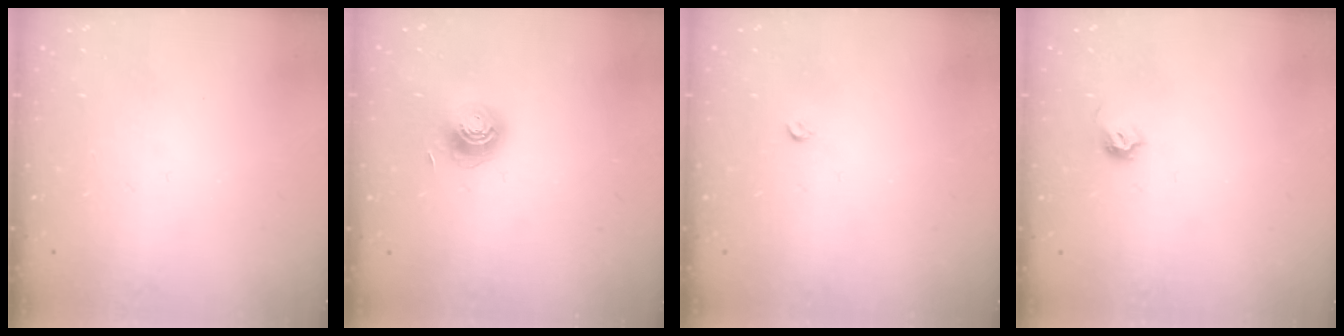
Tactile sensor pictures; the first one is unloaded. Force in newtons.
{"total": 7.0, "press": 7.0, "slide": 0.5}
{"total": 2.8, "press": 2.8, "slide": 0.5}
{"total": 5.0, "press": 4.9, "slide": 0.7}